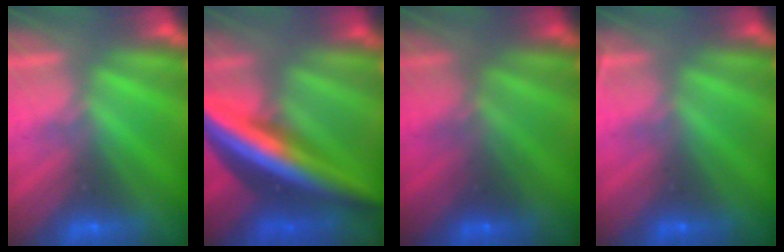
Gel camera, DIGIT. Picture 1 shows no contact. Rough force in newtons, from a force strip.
{"total": 5.8}
{"total": 2.0}
{"total": 2.4}